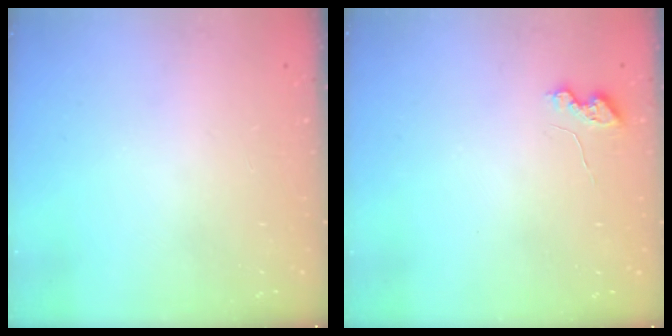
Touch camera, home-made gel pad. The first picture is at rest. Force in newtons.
{"total": 3.6, "press": 3.6, "slide": 0.4}